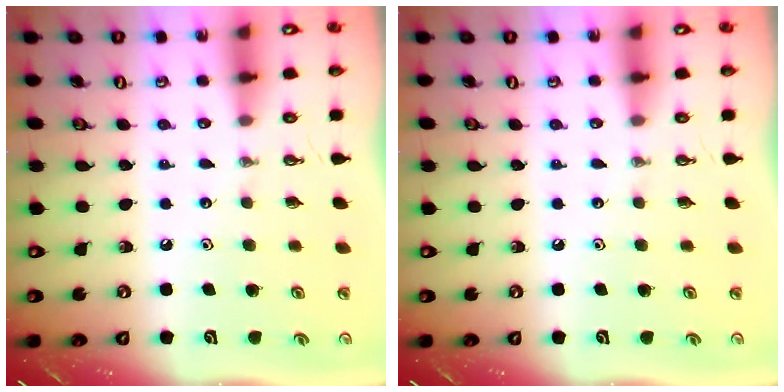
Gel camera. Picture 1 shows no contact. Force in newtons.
{"total": 0.0}